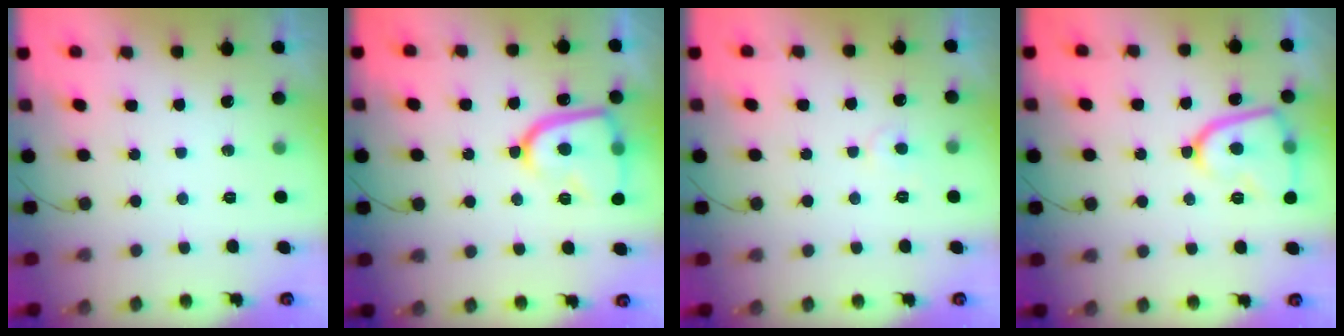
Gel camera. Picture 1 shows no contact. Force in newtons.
{"total": 15.8, "press": 15.7, "slide": 1.3}
{"total": 4.2, "press": 4.2, "slide": 0.4}
{"total": 13.7, "press": 13.6, "slide": 1.4}